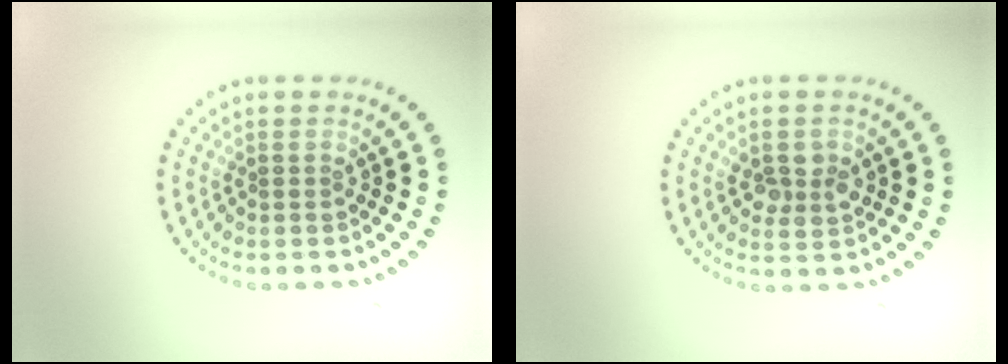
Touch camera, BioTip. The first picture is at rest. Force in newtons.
{"total": 2.5, "press": 2.5, "slide": 0.5}